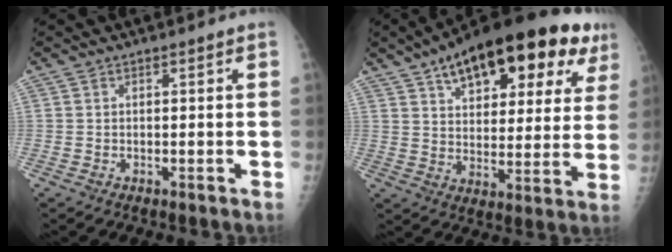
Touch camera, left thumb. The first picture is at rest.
{"total": 25.5, "force": [13.9, 11.4, 18.1], "torque": [-0.234, -0.005, 0.200]}